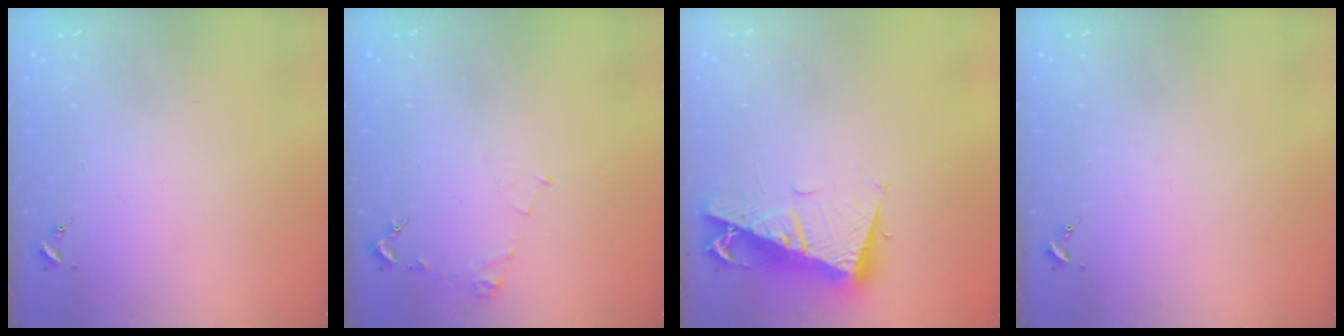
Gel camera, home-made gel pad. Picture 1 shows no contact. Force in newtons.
{"total": 4.6, "press": 4.6, "slide": 0.6}
{"total": 11.5, "press": 11.5, "slide": 1.2}
{"total": 0.0}